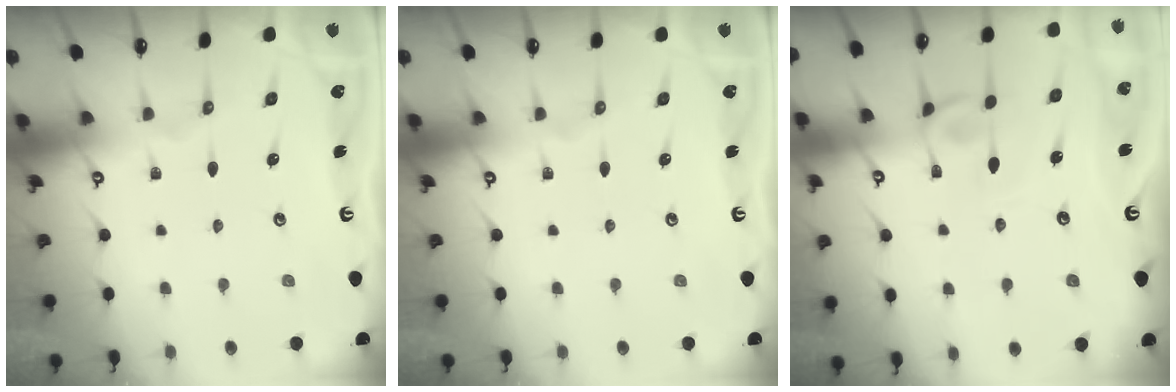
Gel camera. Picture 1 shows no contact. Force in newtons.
{"total": 0.0}
{"total": 2.0, "press": 2.0, "slide": 0.2}